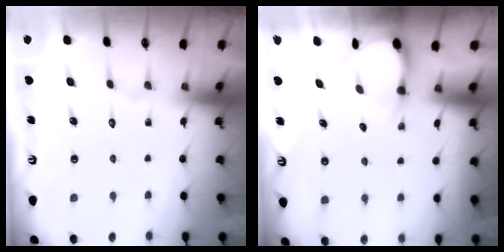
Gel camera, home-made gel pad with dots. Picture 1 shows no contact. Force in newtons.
{"total": 3.4, "press": 3.4, "slide": 0.3}